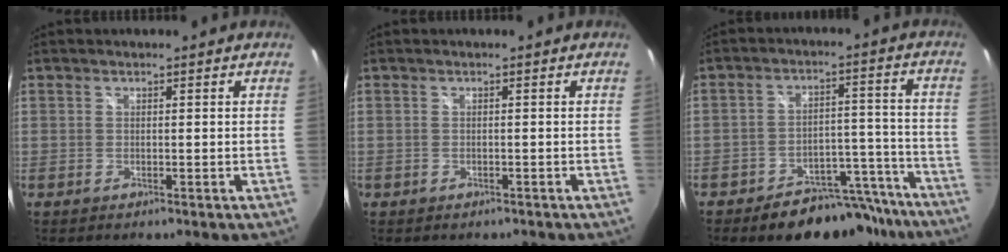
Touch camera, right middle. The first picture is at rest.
{"total": 1.1, "force": [-0.6, 0.9, 0.2], "torque": [-0.007, -0.002, -0.005]}
{"total": 14.8, "force": [-12.2, 7.2, 4.5], "torque": [-0.070, 0.045, -0.147]}